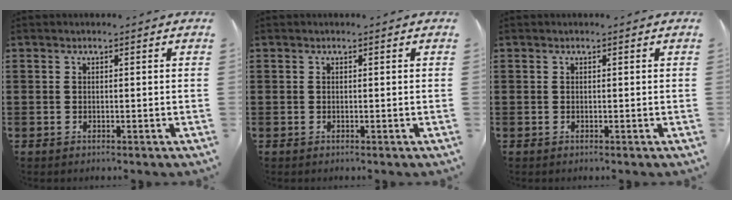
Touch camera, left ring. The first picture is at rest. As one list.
[{"total": 0.0}, {"total": 0.0}]